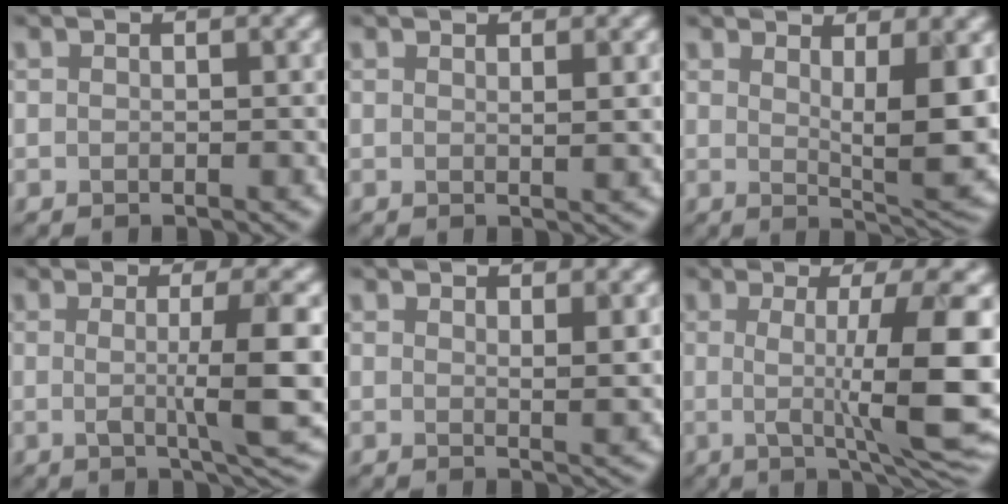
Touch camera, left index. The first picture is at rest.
{"total": 1.2, "force": [0.8, 0.3, 0.8], "torque": [-0.001, 0.002, 0.008]}
{"total": 7.2, "force": [1.7, 2.1, 6.6], "torque": [-0.103, -0.016, 0.033]}
{"total": 6.5, "force": [-0.1, 1.1, 6.4], "torque": [-0.096, -0.005, 0.000]}
{"total": 2.3, "force": [1.6, 0.6, 1.5], "torque": [-0.015, -0.004, 0.027]}
{"total": 11.2, "force": [-0.1, 2.6, 10.9], "torque": [-0.143, -0.007, 0.003]}